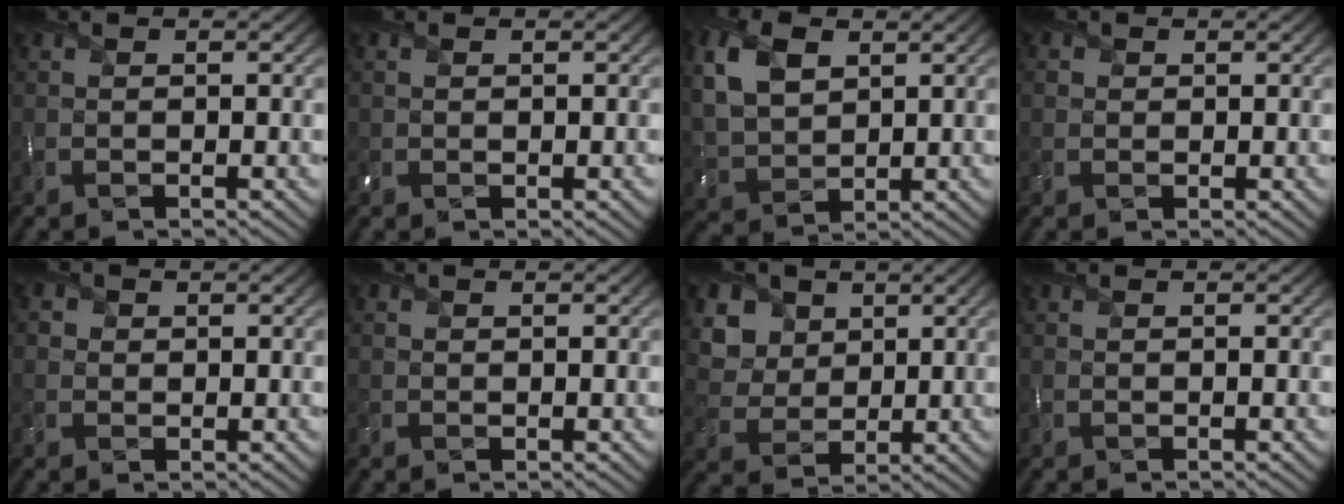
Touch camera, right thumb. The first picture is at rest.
{"total": 1.2, "force": [0.2, 0.9, 0.8], "torque": [-0.021, 0.000, 0.005]}
{"total": 8.7, "force": [3.2, 5.6, 5.9], "torque": [-0.169, 0.014, 0.063]}
{"total": 1.3, "force": [0.3, 1.2, 0.3], "torque": [-0.010, -0.001, 0.004]}
{"total": 1.8, "force": [0.2, 1.8, 0.5], "torque": [-0.015, 0.002, 0.002]}
{"total": 0.7, "force": [0.2, 0.7, 0.2], "torque": [-0.007, -0.001, 0.003]}
{"total": 7.4, "force": [3.4, 5.8, 3.1], "torque": [-0.122, -0.012, 0.074]}
{"total": 0.0}